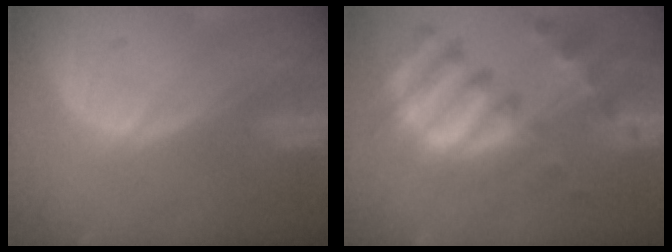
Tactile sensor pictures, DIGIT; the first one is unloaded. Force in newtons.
{"total": 11.5, "press": 9.8, "slide": 6.0}